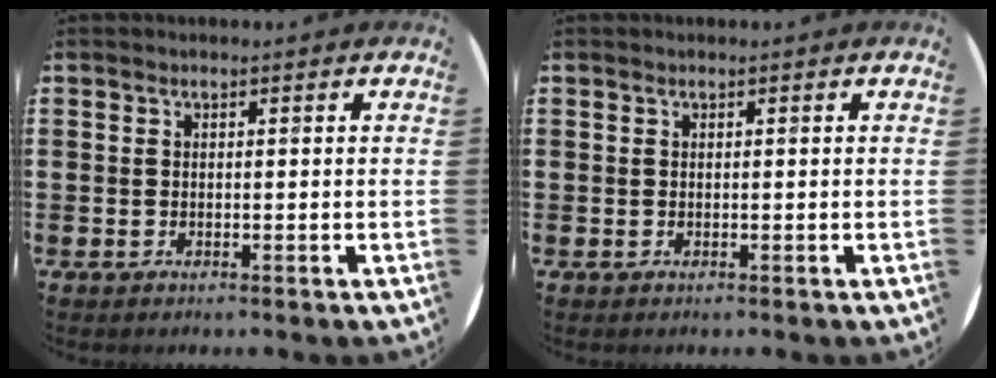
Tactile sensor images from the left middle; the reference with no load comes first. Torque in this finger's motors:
{"motor_torque": [0.18, -0.15, 0.00, 0.02]}